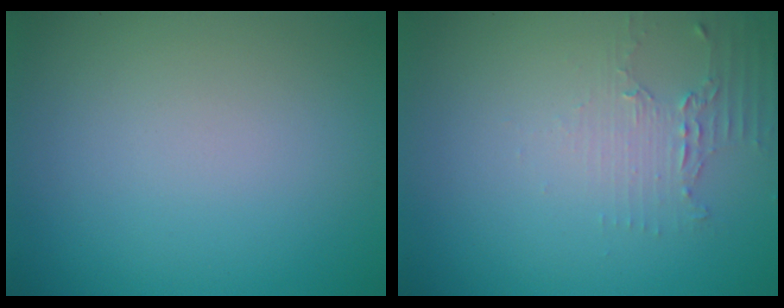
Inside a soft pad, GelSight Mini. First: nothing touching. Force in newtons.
{"total": 2.0, "press": 1.5, "slide": 1.3}